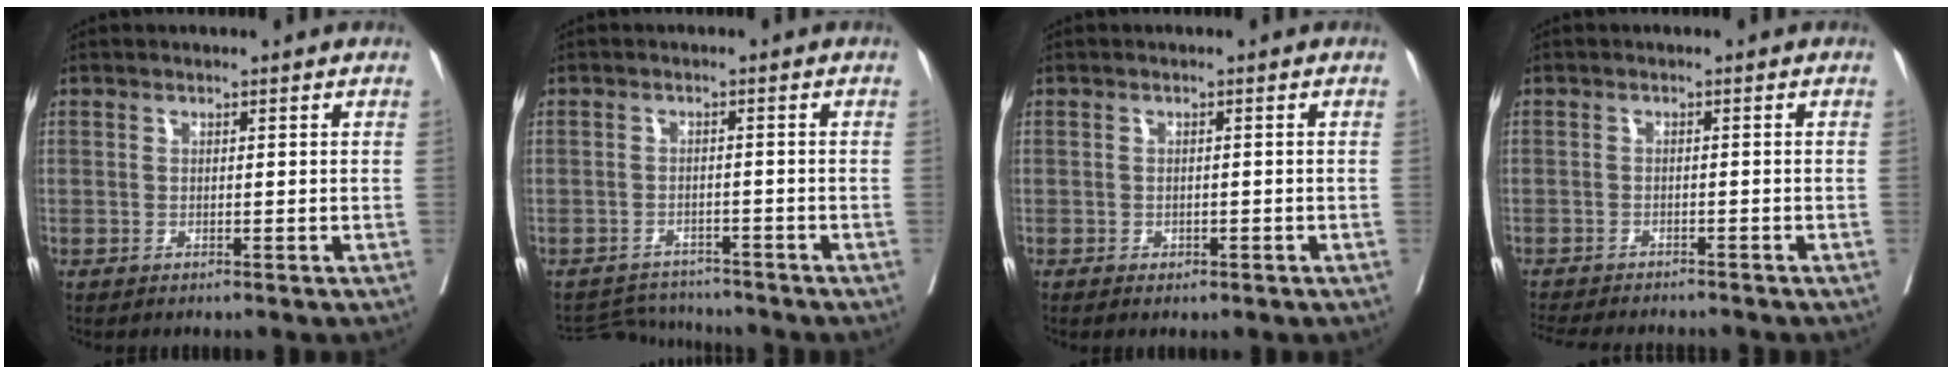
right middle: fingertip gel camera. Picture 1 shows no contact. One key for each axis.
{"total": 4.1, "fx": -4.0, "fy": 0.4, "fz": -1.0, "tx": 0.010, "ty": 0.003, "tz": -0.063}
{"total": 1.3, "fx": -0.7, "fy": 0.9, "fz": 0.8, "tx": -0.016, "ty": 0.000, "tz": -0.003}
{"total": 10.8, "fx": -9.8, "fy": 1.9, "fz": 4.0, "tx": -0.070, "ty": -0.013, "tz": -0.132}